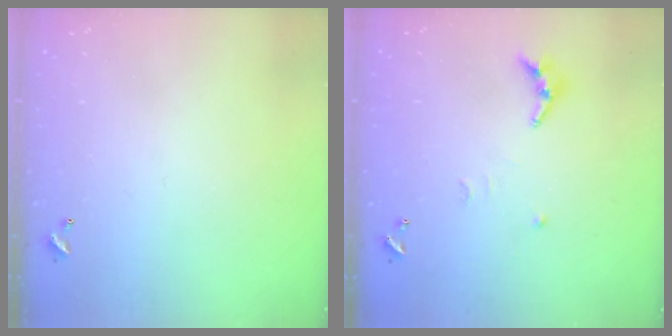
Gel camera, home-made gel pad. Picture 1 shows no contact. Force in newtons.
{"total": 7.9, "press": 7.9, "slide": 0.2}